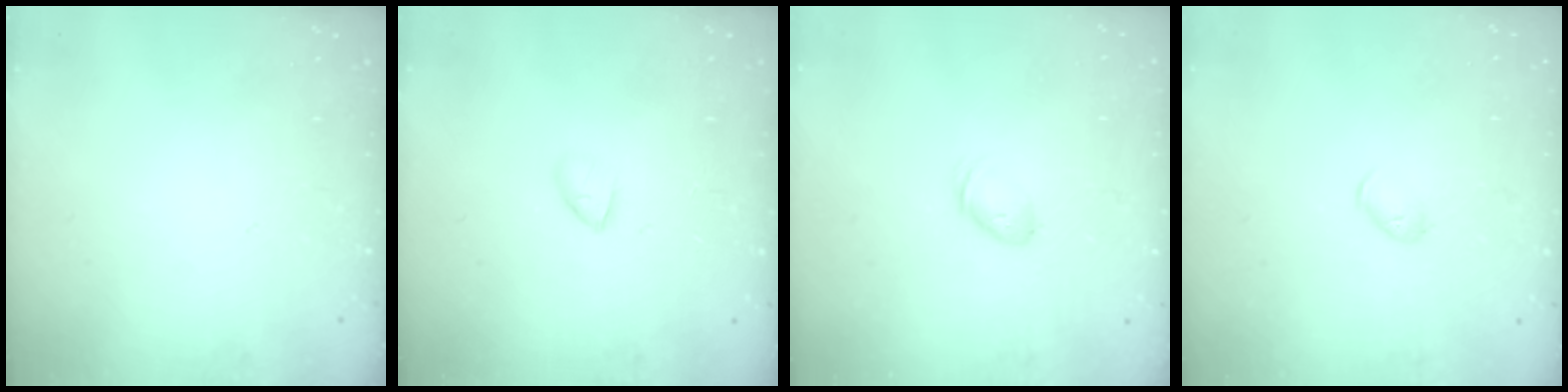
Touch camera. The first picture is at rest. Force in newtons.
{"total": 2.6, "press": 2.5, "slide": 0.8}
{"total": 4.9, "press": 4.8, "slide": 1.0}
{"total": 4.7, "press": 4.6, "slide": 0.8}